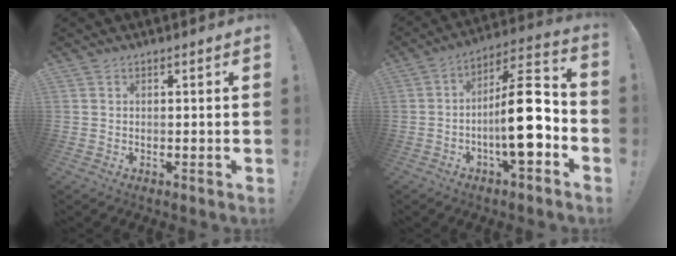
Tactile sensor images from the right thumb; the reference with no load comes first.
{"total": 18.4, "force": [-4.2, 5.7, 17.0], "torque": [-0.260, 0.025, -0.066]}